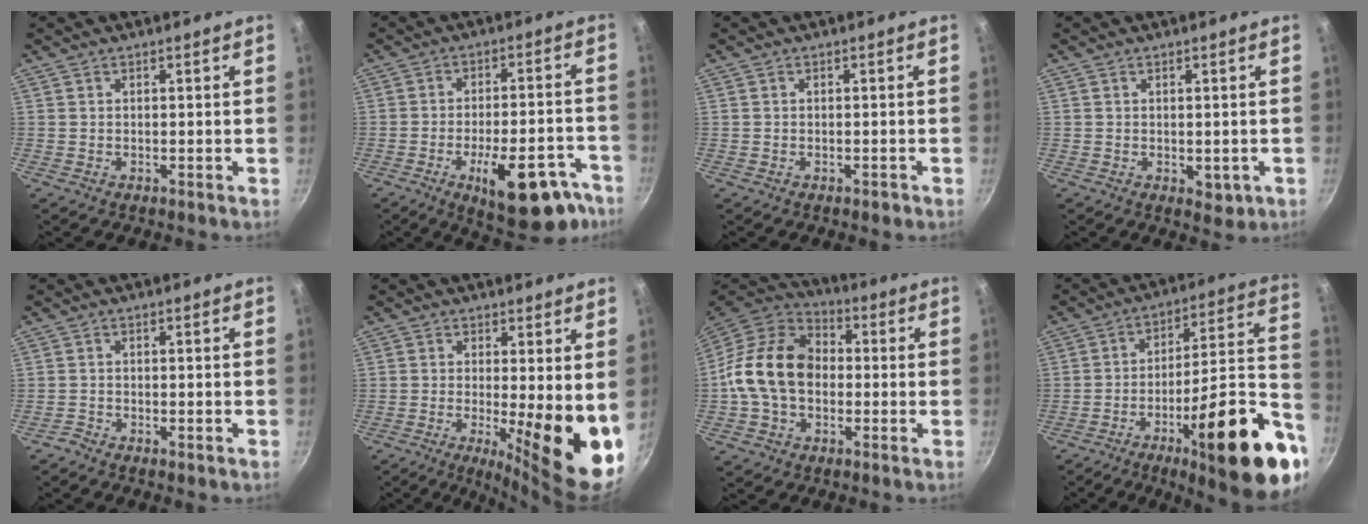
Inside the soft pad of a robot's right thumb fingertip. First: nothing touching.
{"total": 17.8, "force": [-9.5, 7.3, 13.2], "torque": [-0.135, 0.041, -0.124]}
{"total": 1.0, "force": [-0.6, 0.5, 0.5], "torque": [-0.007, 0.009, -0.005]}
{"total": 3.2, "force": [-0.8, 1.9, 2.5], "torque": [-0.024, -0.004, -0.006]}
{"total": 1.4, "force": [-1.3, 0.4, 0.5], "torque": [-0.019, 0.010, -0.025]}
{"total": 13.9, "force": [-1.5, 3.4, 13.3], "torque": [-0.168, -0.026, -0.016]}
{"total": 16.1, "force": [-1.0, 11.8, 10.9], "torque": [-0.167, 0.034, -0.034]}
{"total": 27.9, "force": [-10.8, 7.0, 24.7], "torque": [-0.290, 0.052, -0.164]}